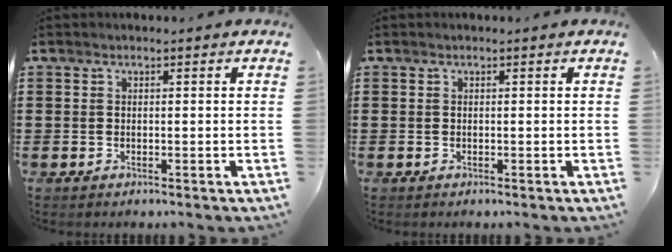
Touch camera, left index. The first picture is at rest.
{"total": 0.0}